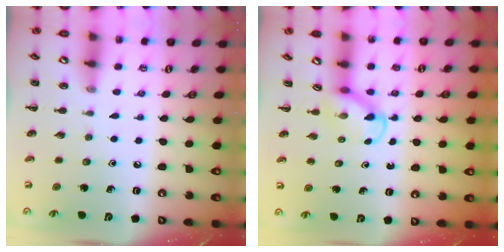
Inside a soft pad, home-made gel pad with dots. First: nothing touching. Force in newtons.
{"total": 3.9, "press": 3.6, "slide": 1.4}